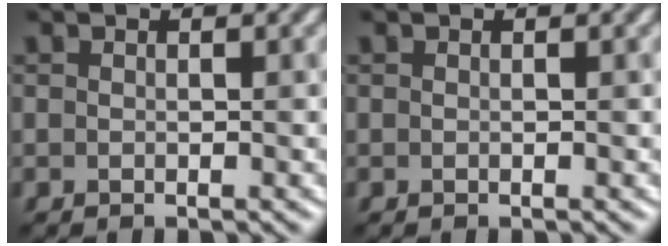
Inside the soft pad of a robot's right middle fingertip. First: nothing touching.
{"total": 0.0}